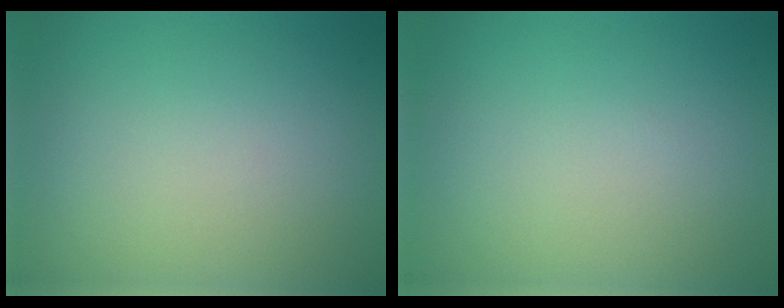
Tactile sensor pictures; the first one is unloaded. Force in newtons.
{"total": 0.0}